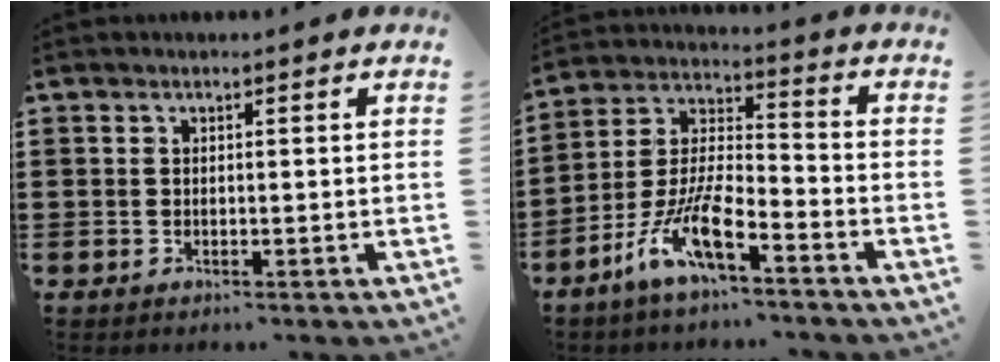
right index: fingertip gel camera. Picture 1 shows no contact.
{"total": 9.8, "force": [-6.7, 2.6, 6.7], "torque": [-0.155, -0.003, -0.132]}